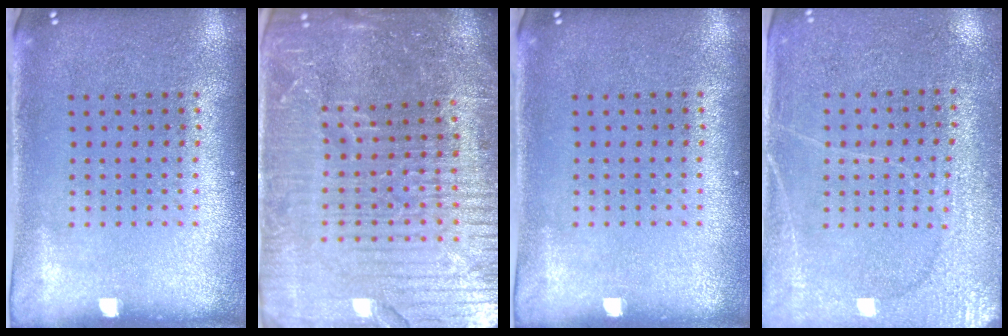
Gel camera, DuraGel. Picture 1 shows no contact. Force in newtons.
{"total": 6.0, "press": 5.3, "slide": 2.7}
{"total": 0.0}
{"total": 2.8, "press": 2.7, "slide": 0.8}